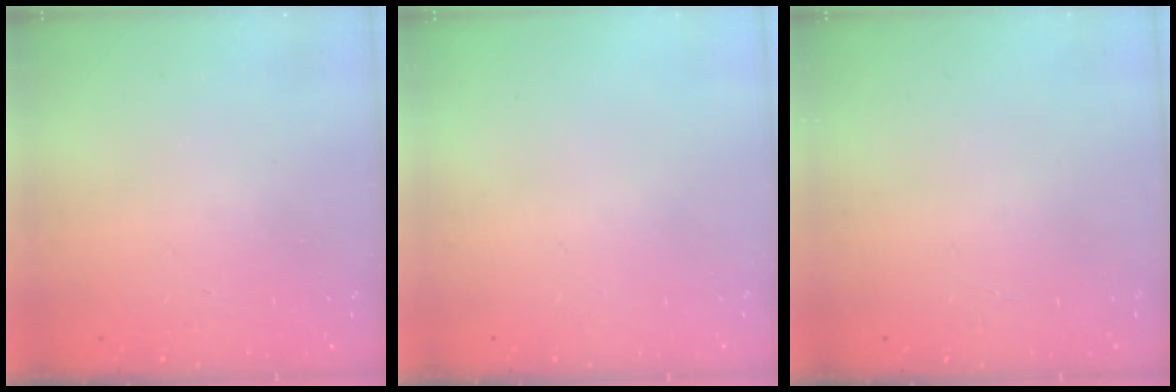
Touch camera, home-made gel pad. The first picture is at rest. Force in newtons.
{"total": 0.0}
{"total": 1.8, "press": 1.8, "slide": 0.2}